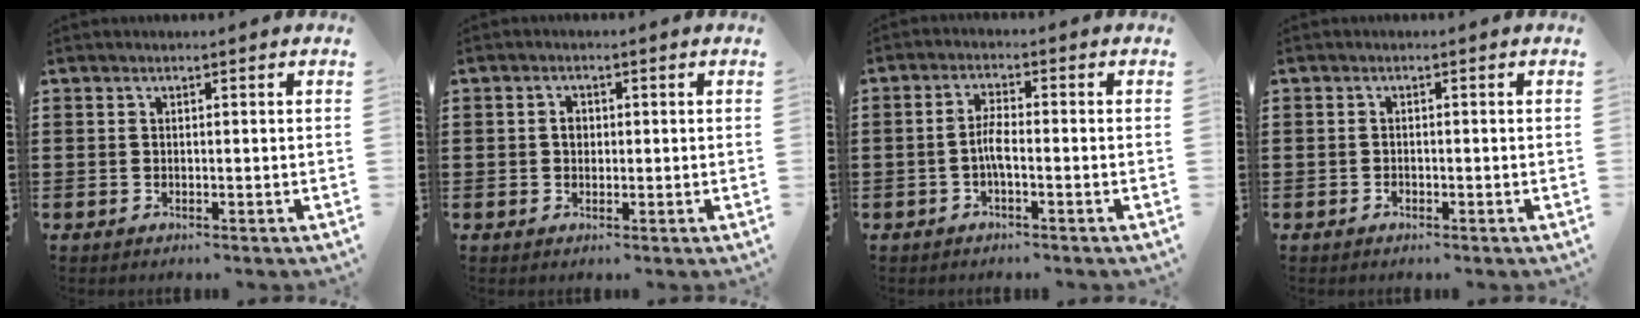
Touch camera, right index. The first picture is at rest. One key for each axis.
{"total": 1.7, "fx": 0.1, "fy": 1.2, "fz": 1.1, "tx": -0.023, "ty": 0.007, "tz": 0.001}
{"total": 3.3, "fx": -1.1, "fy": 0.7, "fz": 3.0, "tx": -0.070, "ty": -0.002, "tz": -0.025}
{"total": 0.8, "fx": -0.4, "fy": 0.6, "fz": 0.5, "tx": -0.011, "ty": -0.002, "tz": -0.007}